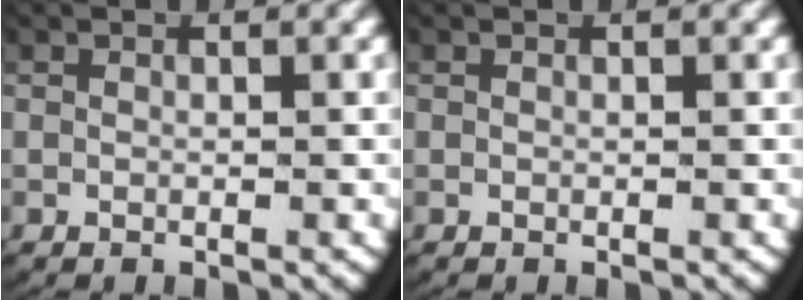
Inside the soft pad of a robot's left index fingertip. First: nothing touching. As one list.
[{"total": 0.0}]